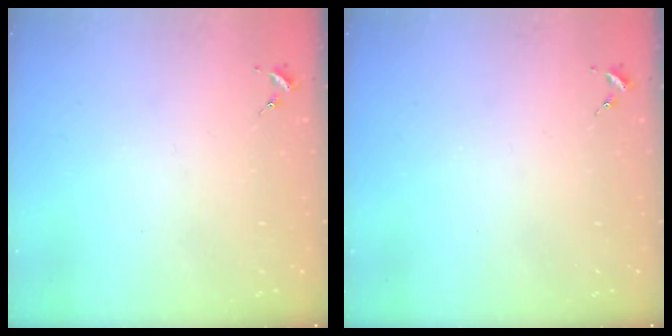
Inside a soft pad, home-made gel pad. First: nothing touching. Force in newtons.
{"total": 0.0}